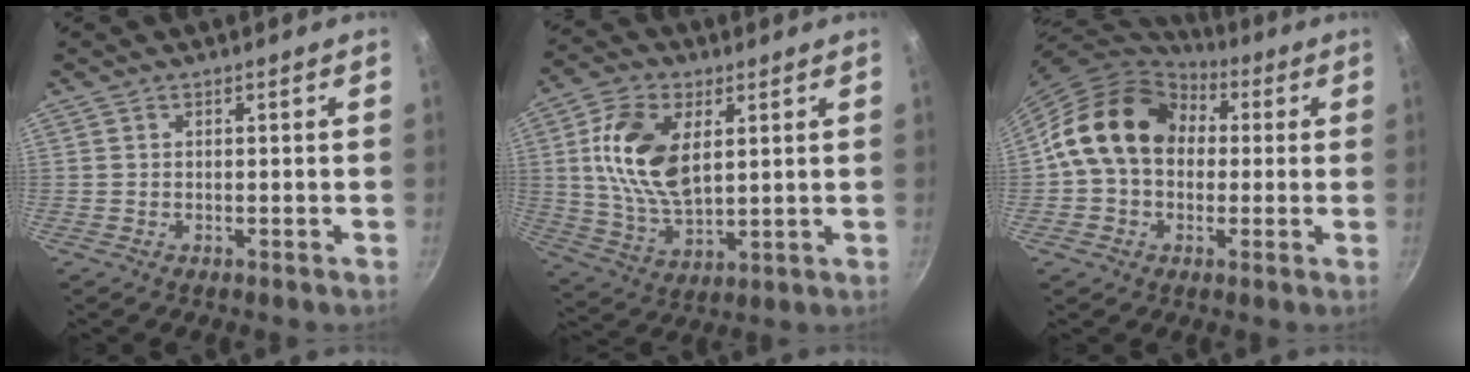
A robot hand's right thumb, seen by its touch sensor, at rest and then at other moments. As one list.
[{"total": 14.7, "force": [3.5, 8.3, 11.6], "torque": [-0.208, -0.010, 0.072]}, {"total": 16.8, "force": [2.5, 13.0, 10.3], "torque": [-0.146, 0.036, 0.029]}]